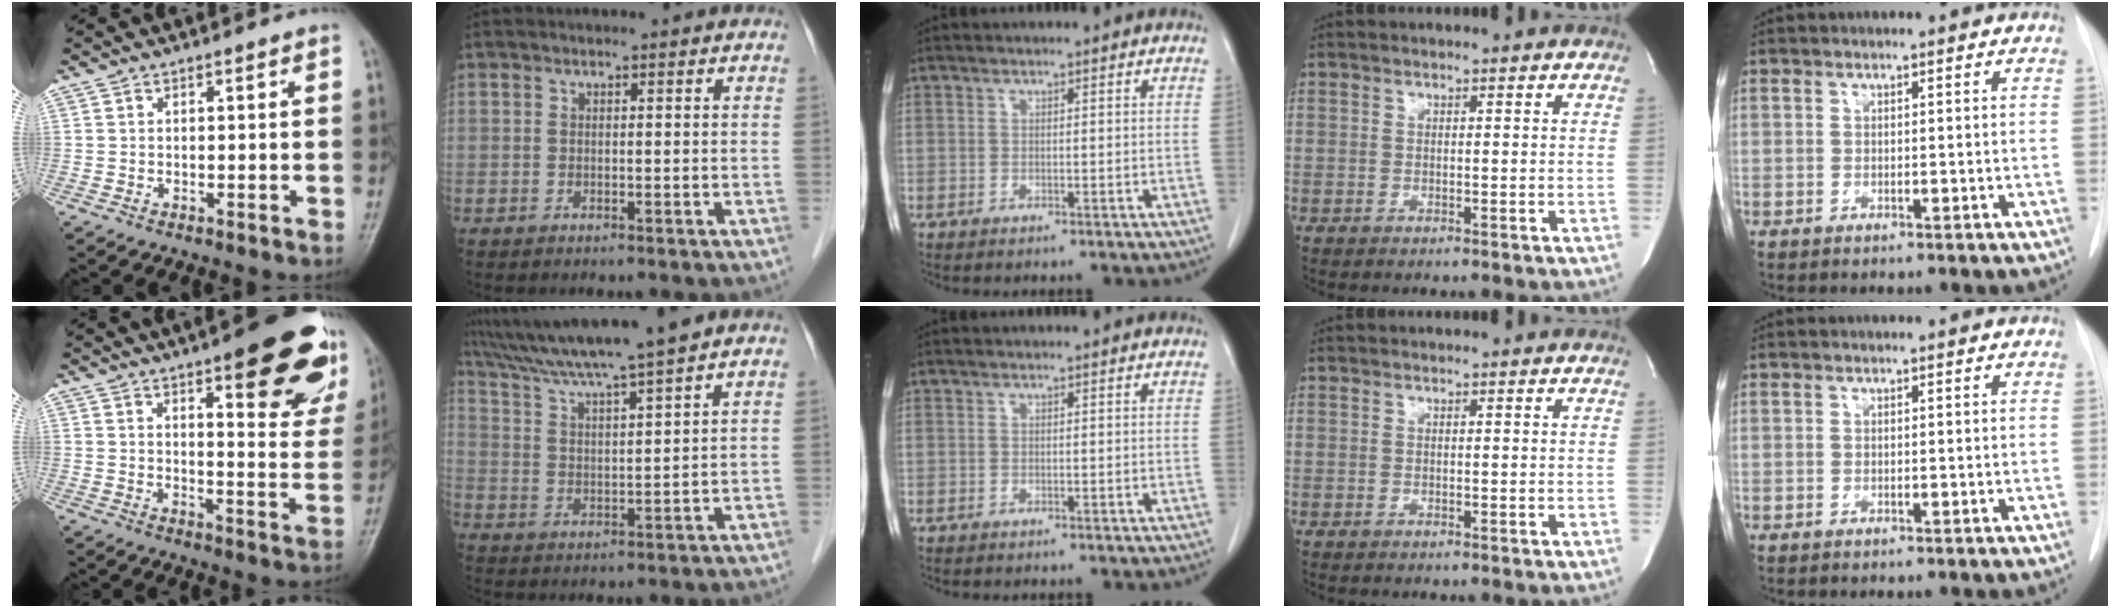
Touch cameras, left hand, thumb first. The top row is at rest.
{"thumb": {"total": 20.7, "force": [11.4, 6.3, 16.1], "torque": [-0.164, -0.047, 0.143]}, "index": {"total": 12.2, "force": [10.4, -1.7, 6.1], "torque": [-0.109, 0.011, 0.178]}}